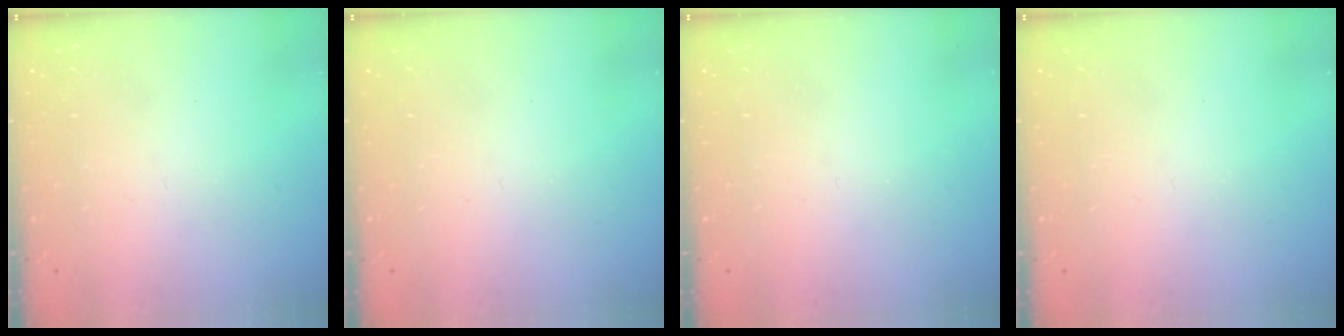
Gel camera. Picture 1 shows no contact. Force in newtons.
{"total": 0.0}
{"total": 0.0}
{"total": 0.0}